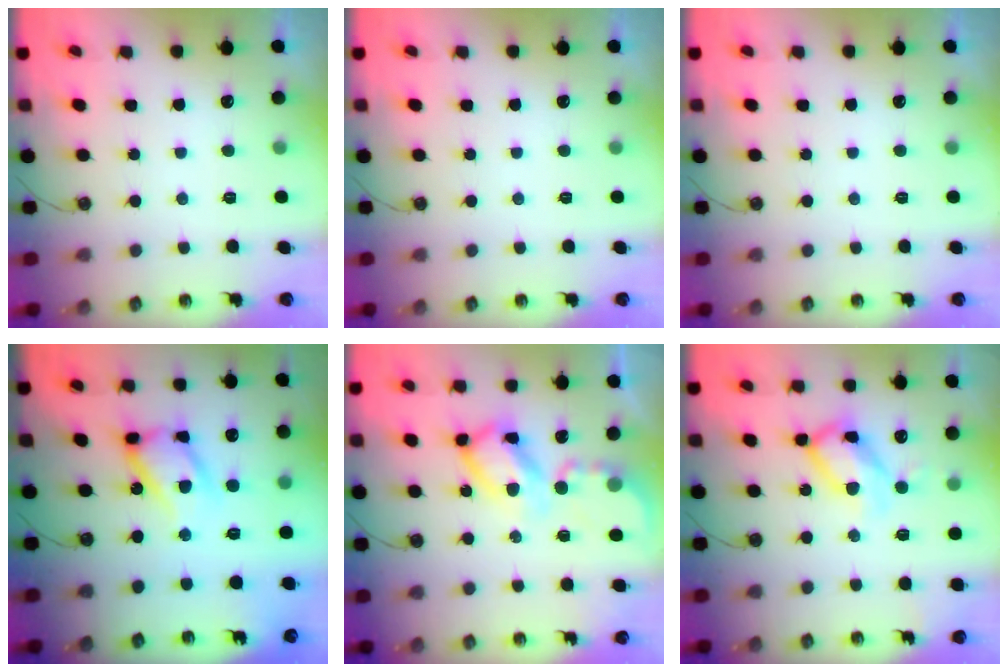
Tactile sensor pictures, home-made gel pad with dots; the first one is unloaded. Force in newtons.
{"total": 0.0}
{"total": 0.0}
{"total": 15.3, "press": 15.2, "slide": 1.5}
{"total": 13.7, "press": 13.6, "slide": 1.5}
{"total": 12.2, "press": 12.1, "slide": 1.2}